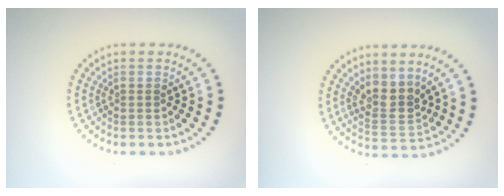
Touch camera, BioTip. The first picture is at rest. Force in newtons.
{"total": 3.3, "press": 2.9, "slide": 1.6}